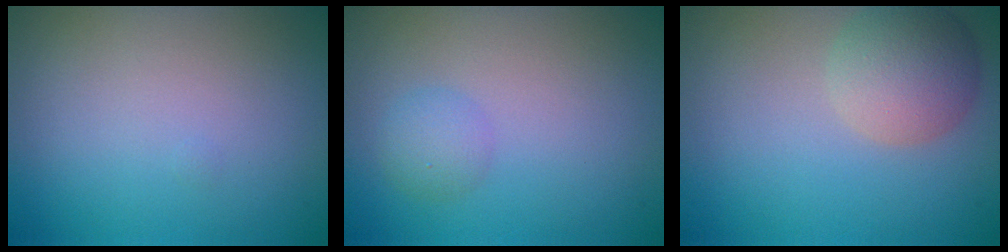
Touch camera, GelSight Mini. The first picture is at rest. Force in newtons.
{"total": 1.5, "press": 1.5, "slide": 0.0}
{"total": 4.3, "press": 4.3, "slide": 0.4}